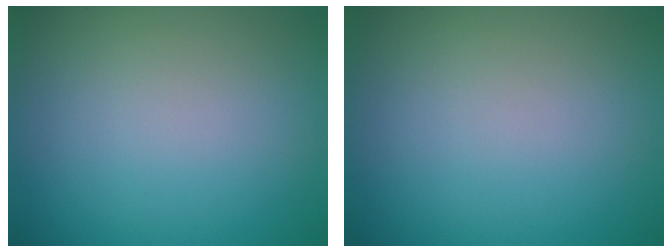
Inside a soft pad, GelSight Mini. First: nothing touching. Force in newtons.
{"total": 0.0}